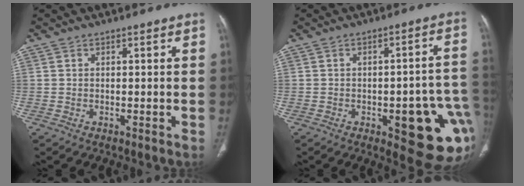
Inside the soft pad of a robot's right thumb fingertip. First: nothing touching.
{"total": 16.9, "force": [-5.2, 6.1, 14.9], "torque": [-0.127, 0.027, -0.044]}